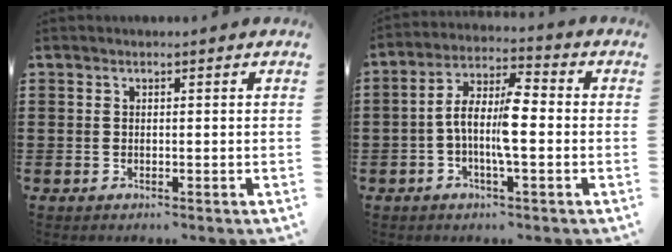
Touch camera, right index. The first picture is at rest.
{"total": 8.1, "force": [-1.3, 2.3, 7.6], "torque": [-0.161, -0.004, -0.028]}